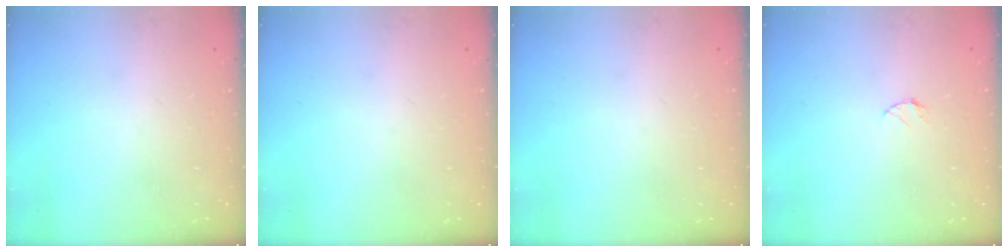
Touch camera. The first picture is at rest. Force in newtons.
{"total": 0.0}
{"total": 0.0}
{"total": 4.0, "press": 4.0, "slide": 0.5}